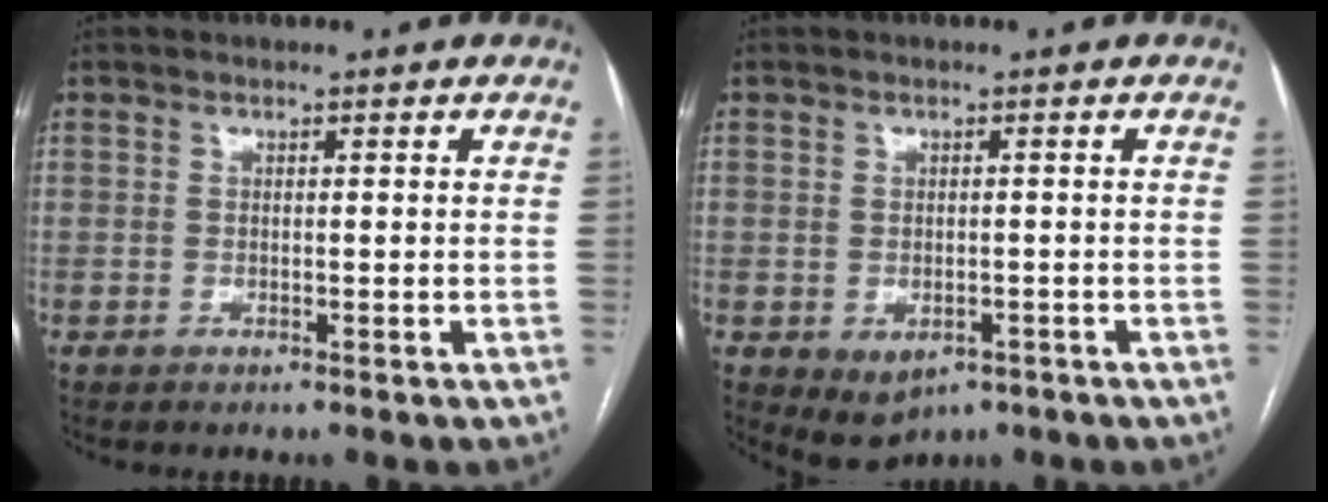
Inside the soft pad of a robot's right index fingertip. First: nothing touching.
{"total": 4.3, "force": [-2.0, 3.1, 2.2], "torque": [-0.033, -0.004, -0.014]}